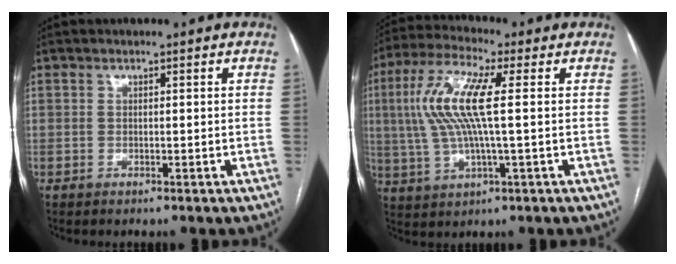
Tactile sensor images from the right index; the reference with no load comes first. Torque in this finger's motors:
{"motor_torque": [1.55, 0.59, 0.64, 0.21]}